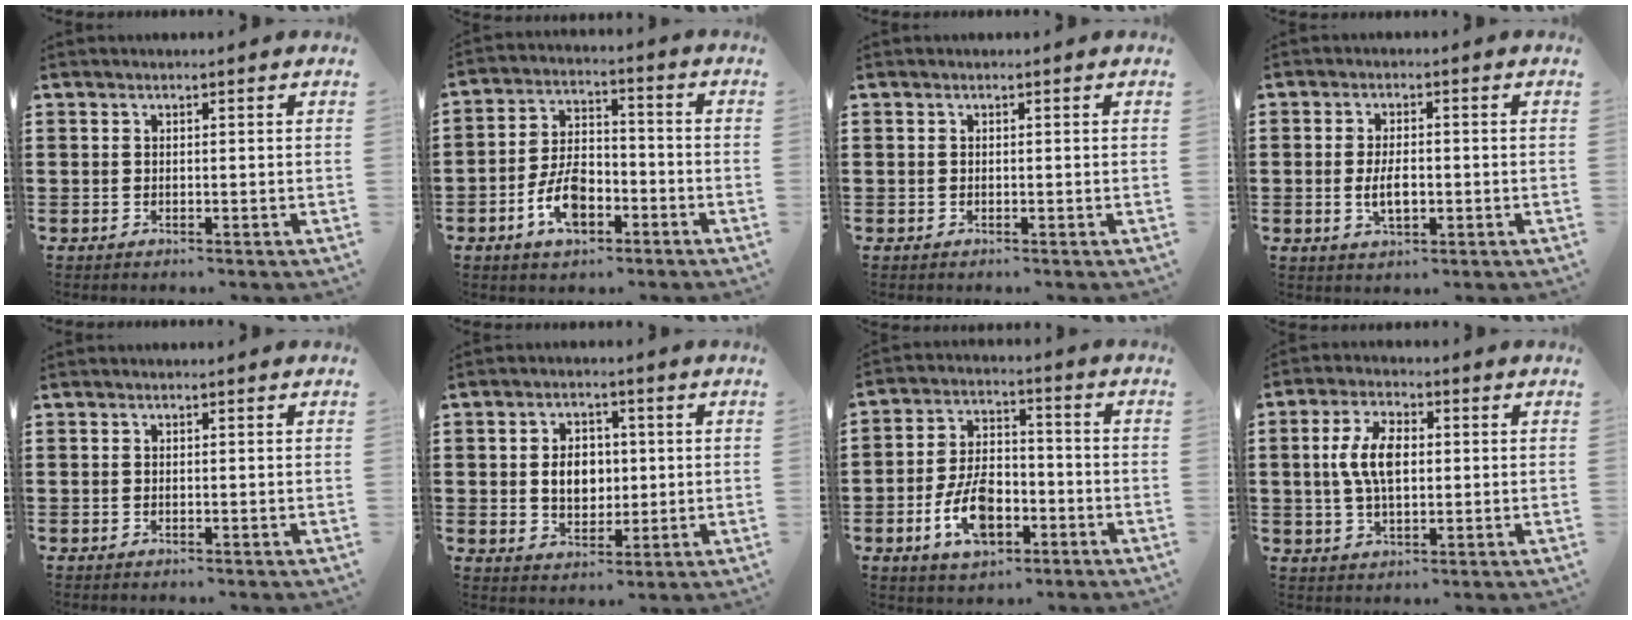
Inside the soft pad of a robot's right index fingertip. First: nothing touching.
{"total": 7.8, "force": [-3.4, 4.3, 5.6], "torque": [-0.118, 0.010, -0.065]}
{"total": 0.0}
{"total": 4.1, "force": [-0.6, 1.9, 3.6], "torque": [-0.073, -0.001, -0.012]}
{"total": 0.0}
{"total": 5.7, "force": [0.3, 4.3, 3.8], "torque": [-0.068, 0.008, -0.001]}
{"total": 9.1, "force": [-3.5, 5.0, 6.8], "torque": [-0.144, 0.006, -0.064]}
{"total": 7.6, "force": [0.5, 3.9, 6.6], "torque": [-0.142, 0.012, 0.004]}